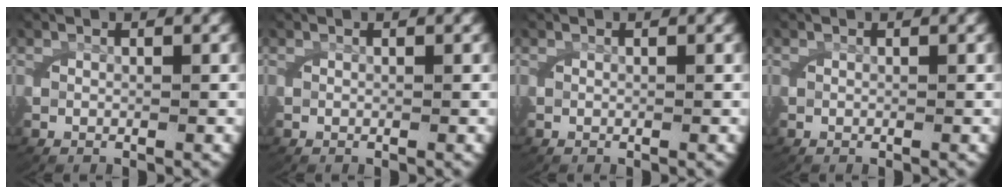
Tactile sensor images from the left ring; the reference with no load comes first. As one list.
[{"total": 0.0}, {"total": 0.0}, {"total": 0.0}]